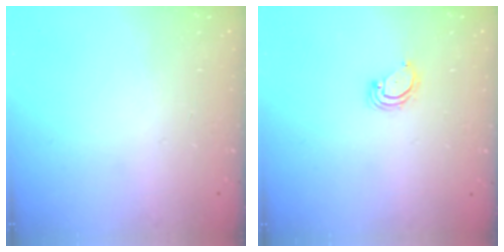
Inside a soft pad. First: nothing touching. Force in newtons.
{"total": 2.8, "press": 2.8, "slide": 0.3}